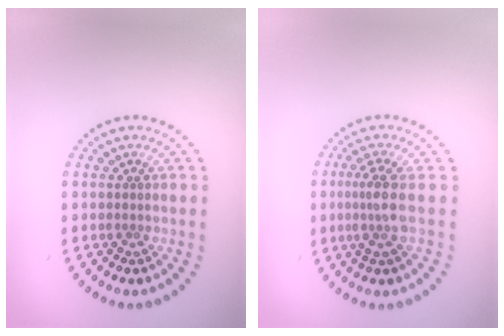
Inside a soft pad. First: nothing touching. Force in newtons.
{"total": 2.6, "press": 2.0, "slide": 1.7}